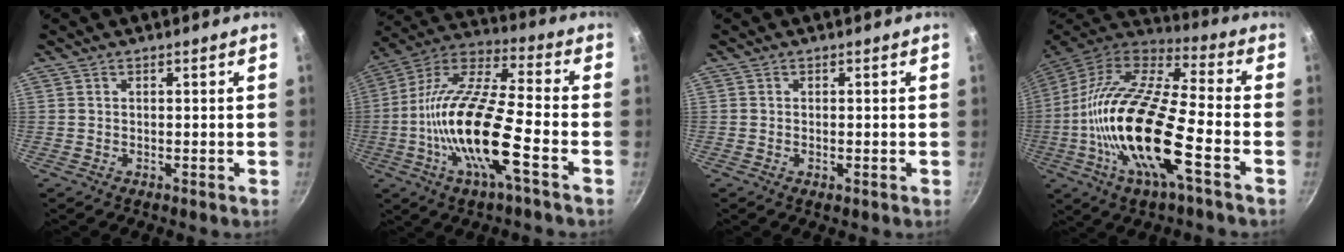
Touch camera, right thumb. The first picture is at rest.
{"total": 19.9, "force": [-5.6, 5.1, 18.4], "torque": [-0.350, 0.036, -0.126]}
{"total": 1.1, "force": [-0.3, 0.5, 1.0], "torque": [-0.016, -0.001, -0.006]}
{"total": 23.5, "force": [-6.2, 6.9, 21.6], "torque": [-0.405, 0.025, -0.136]}